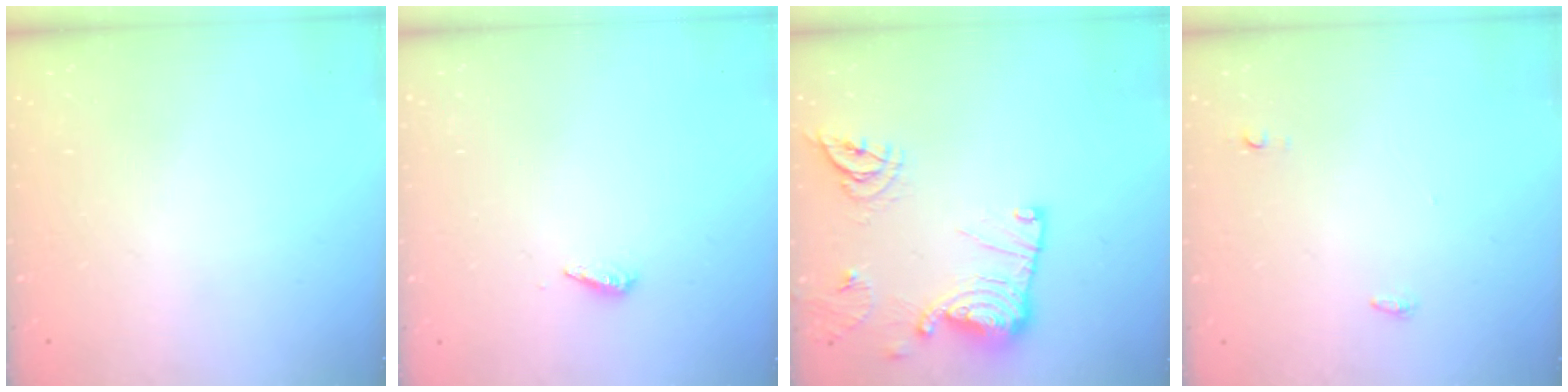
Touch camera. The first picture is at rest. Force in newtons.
{"total": 3.5, "press": 3.5, "slide": 0.3}
{"total": 17.4, "press": 17.4, "slide": 1.1}
{"total": 7.3, "press": 3.8, "slide": 6.3}